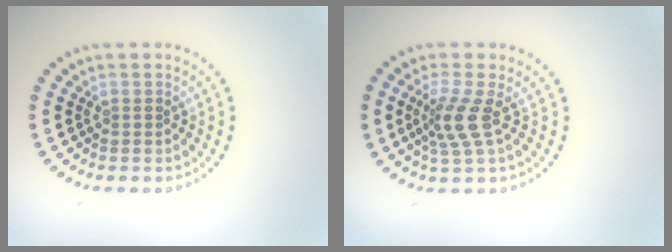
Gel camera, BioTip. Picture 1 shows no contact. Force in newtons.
{"total": 2.9, "press": 2.0, "slide": 2.1}